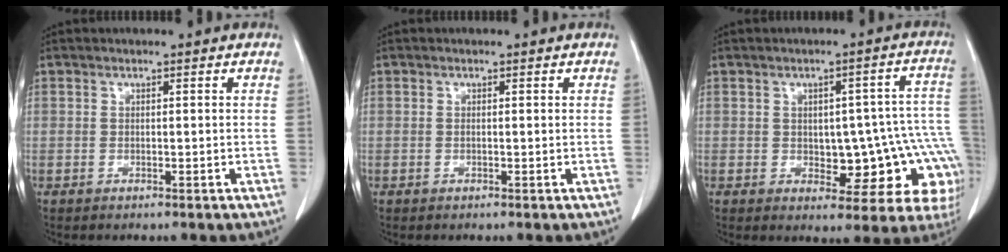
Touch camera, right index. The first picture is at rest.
{"total": 0.0}
{"total": 14.5, "force": [-2.9, 6.9, 12.5], "torque": [-0.086, 0.038, -0.021]}